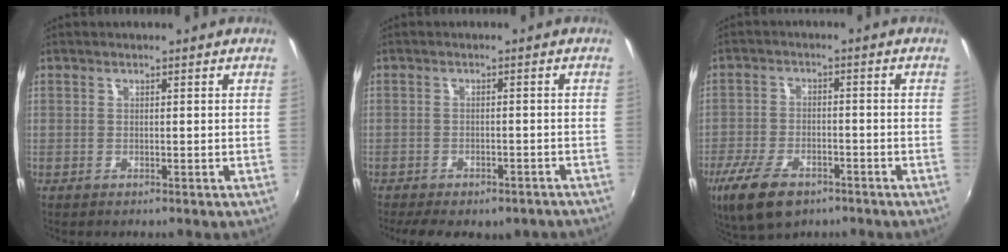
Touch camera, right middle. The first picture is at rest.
{"total": 11.4, "force": [-8.8, 4.7, 5.5], "torque": [-0.124, -0.024, -0.110]}
{"total": 11.8, "force": [-7.5, 5.6, 7.1], "torque": [-0.169, -0.030, -0.134]}